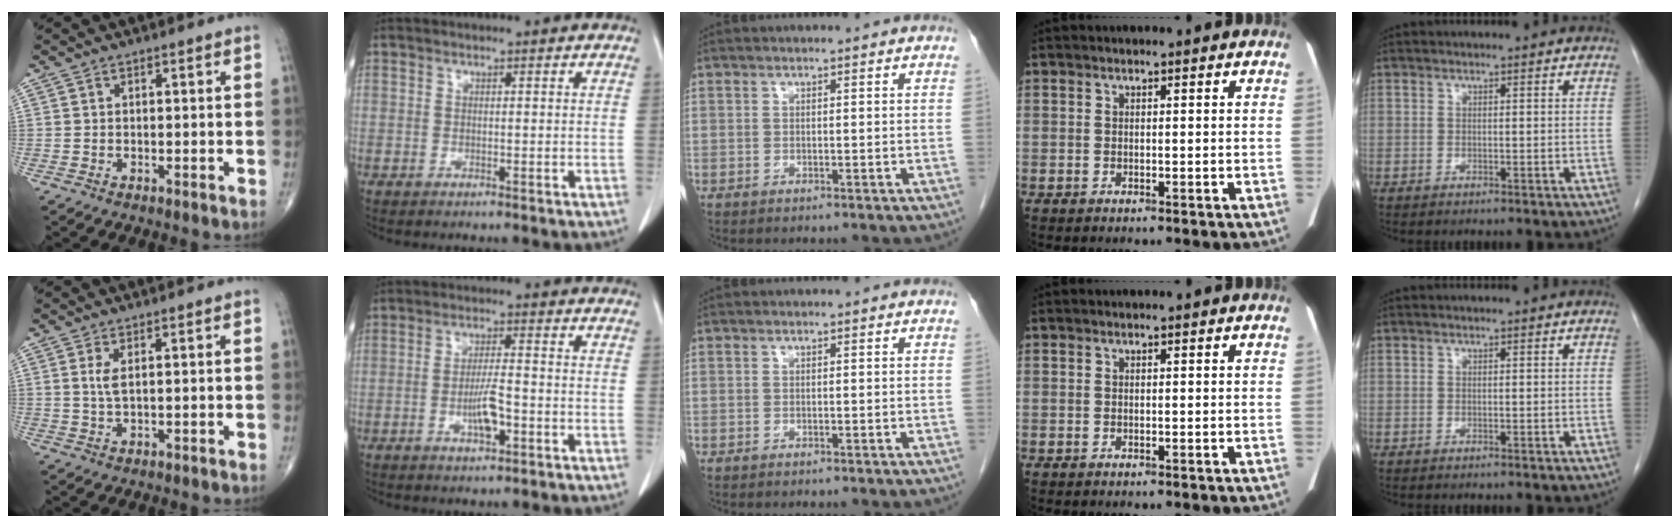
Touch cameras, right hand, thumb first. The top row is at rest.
{"thumb": {"total": 2.4, "force": [0.8, 0.7, 2.2], "torque": [-0.049, -0.005, 0.022]}, "index": {"total": 4.9, "force": [-1.7, 1.0, 4.5], "torque": [-0.084, 0.000, -0.029]}}